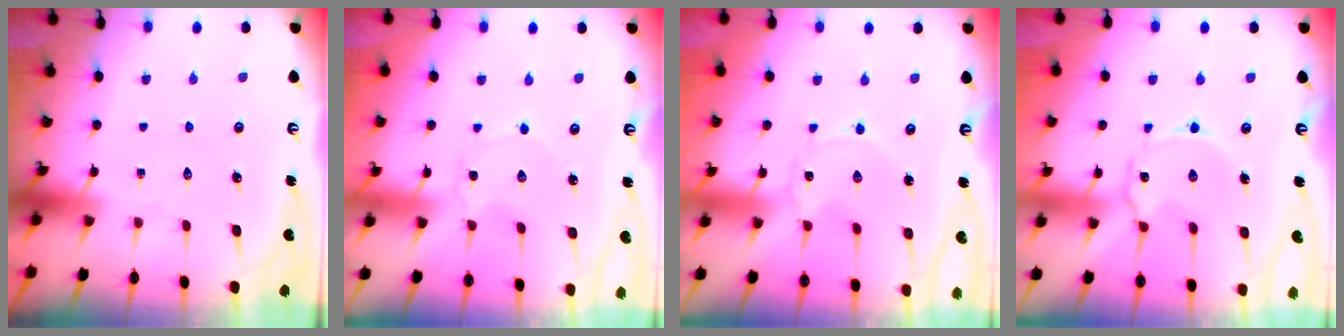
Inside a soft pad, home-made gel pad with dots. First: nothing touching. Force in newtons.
{"total": 1.8, "press": 1.7, "slide": 0.3}
{"total": 0.0}
{"total": 7.0, "press": 7.0, "slide": 0.4}